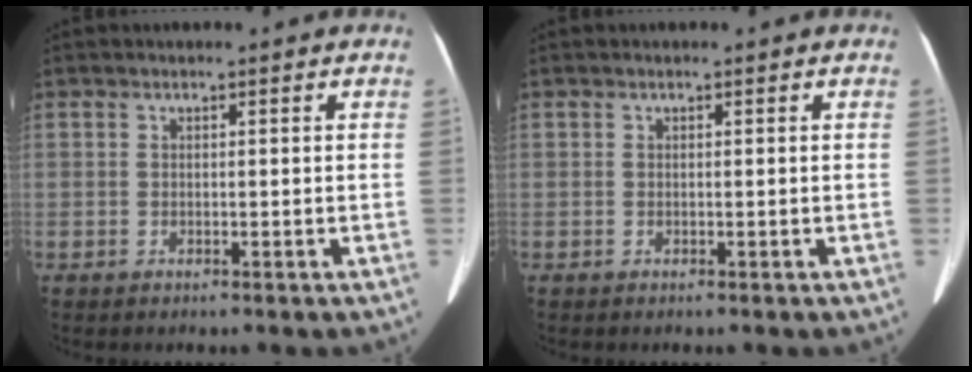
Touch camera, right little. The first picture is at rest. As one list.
[{"total": 0.0}]